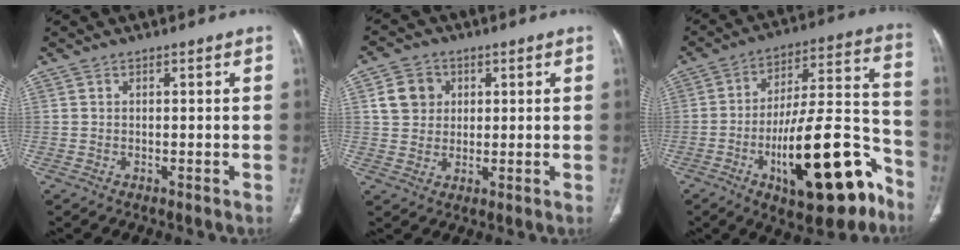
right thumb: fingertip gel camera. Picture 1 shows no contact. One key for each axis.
{"total": 6.4, "fx": 1.8, "fy": 5.7, "fz": 2.4, "tx": -0.020, "ty": -0.001, "tz": 0.033}
{"total": 23.8, "fx": -11.5, "fy": 8.1, "fz": 19.2, "tx": -0.262, "ty": 0.083, "tz": -0.169}